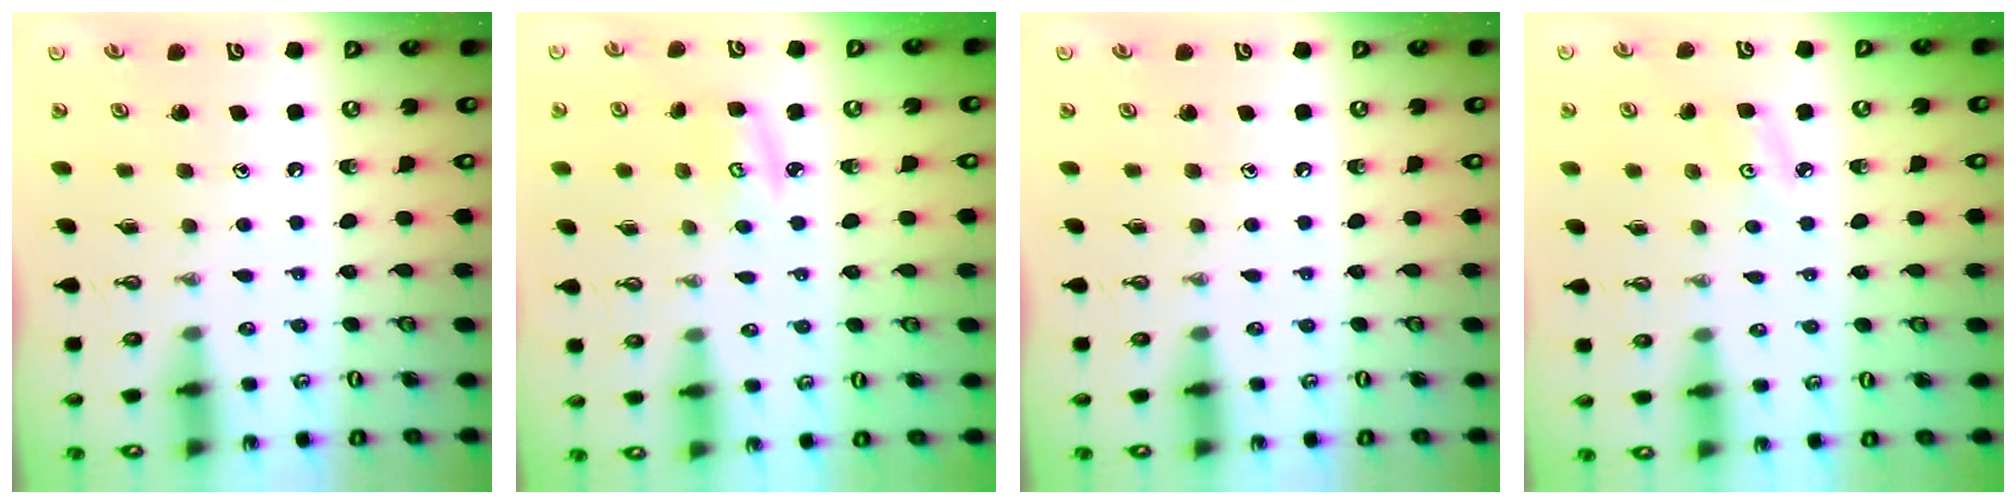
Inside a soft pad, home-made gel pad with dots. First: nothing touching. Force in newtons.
{"total": 4.0, "press": 4.0, "slide": 0.4}
{"total": 0.0}
{"total": 3.9, "press": 3.8, "slide": 0.6}